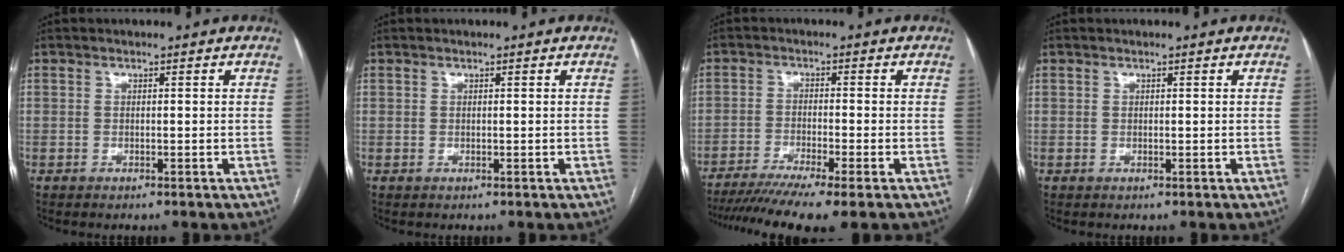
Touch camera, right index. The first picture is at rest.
{"total": 0.0}
{"total": 10.8, "force": [-8.4, -0.4, 6.8], "torque": [-0.105, -0.020, -0.133]}
{"total": 0.0}